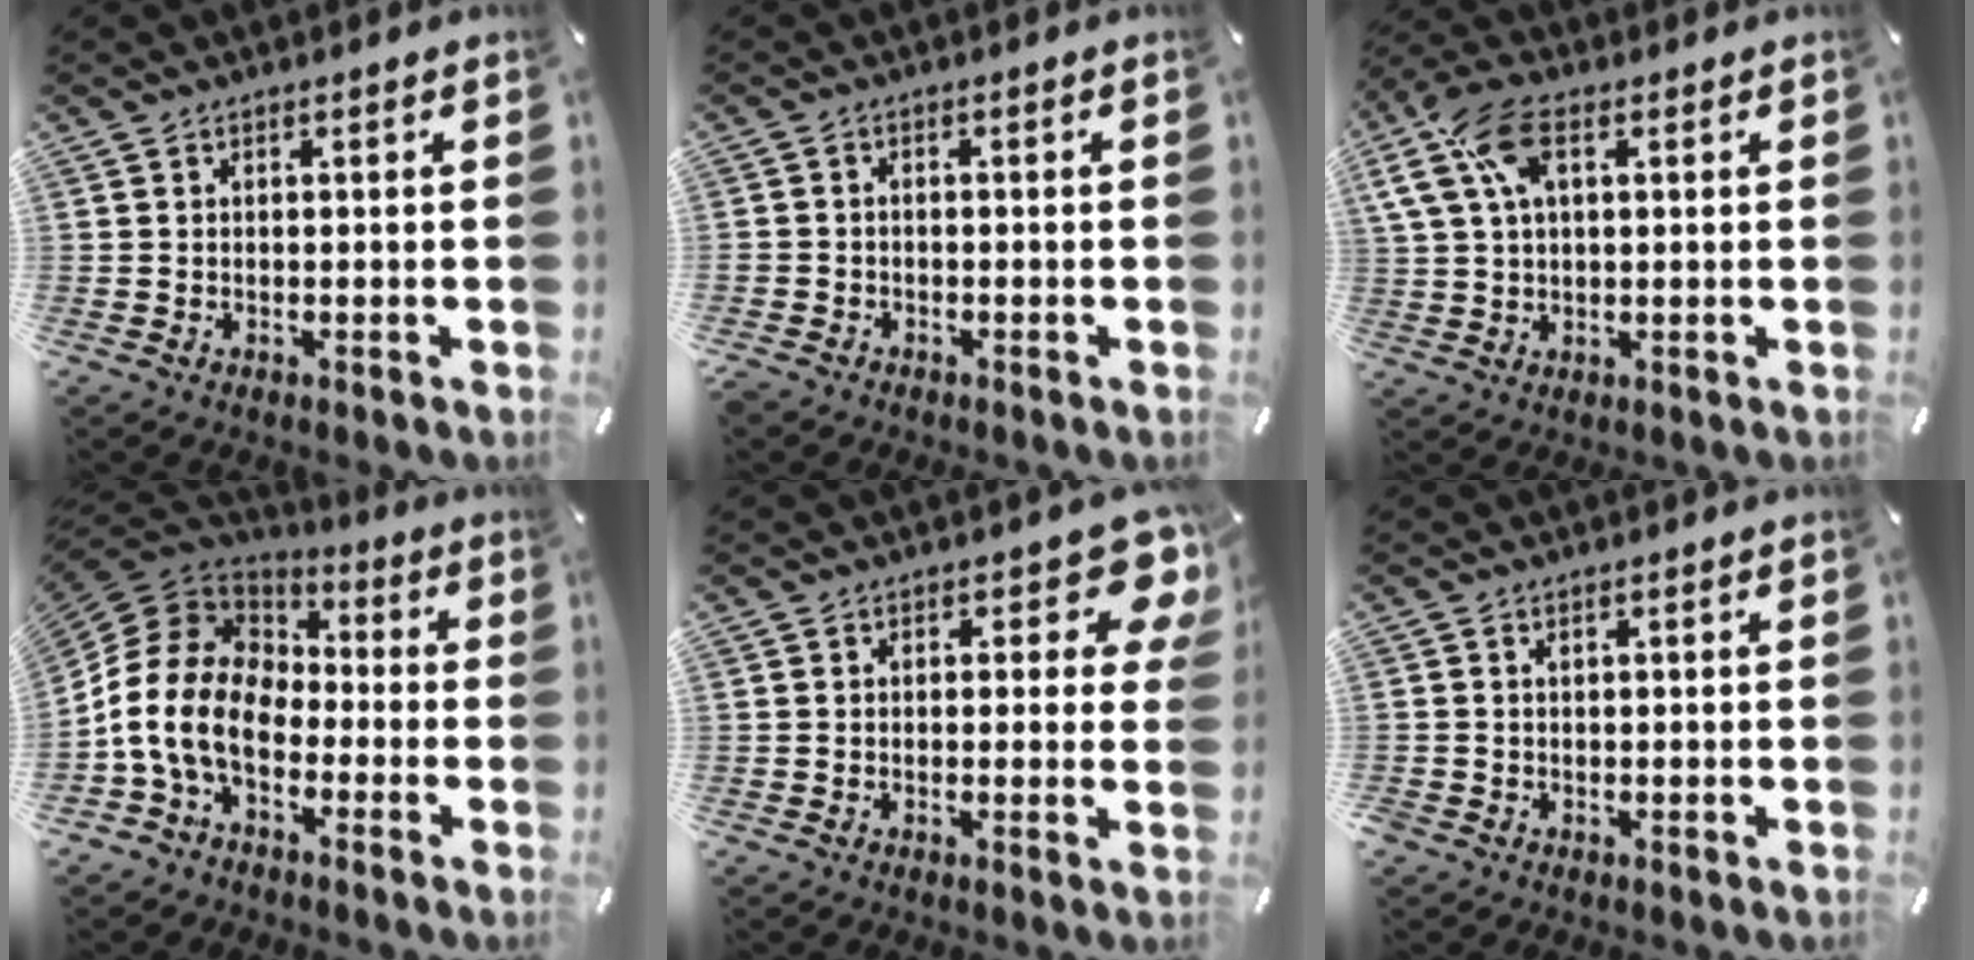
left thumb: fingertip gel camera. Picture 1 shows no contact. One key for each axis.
{"total": 1.8, "fx": -1.4, "fy": 1.1, "fz": 0.3, "tx": -0.005, "ty": 0.009, "tz": -0.030}
{"total": 11.6, "fx": 4.0, "fy": 6.6, "fz": 8.6, "tx": -0.202, "ty": 0.001, "tz": 0.071}
{"total": 14.3, "fx": -5.3, "fy": 10.1, "fz": 8.6, "tx": -0.205, "ty": 0.017, "tz": -0.106}
{"total": 8.4, "fx": 3.8, "fy": 4.0, "fz": 6.2, "tx": -0.061, "ty": -0.022, "tz": 0.059}
{"total": 0.8, "fx": -0.1, "fy": 0.7, "fz": 0.2, "tx": -0.005, "ty": 0.005, "tz": -0.004}